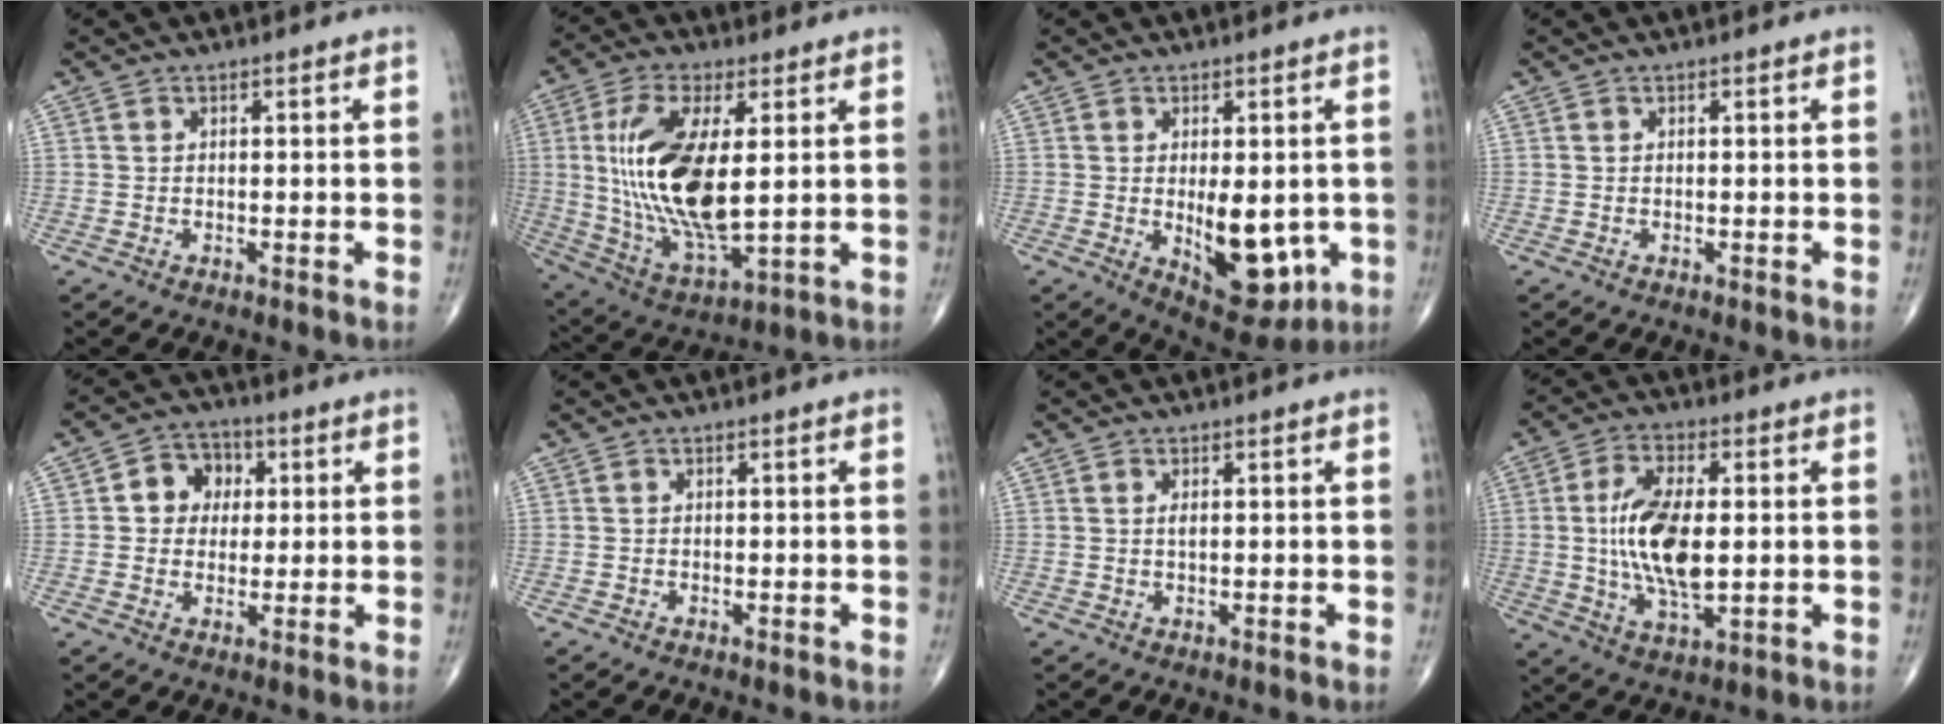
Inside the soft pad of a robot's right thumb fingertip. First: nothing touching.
{"total": 19.1, "force": [2.2, 7.7, 17.4], "torque": [-0.350, -0.020, 0.052]}
{"total": 11.9, "force": [-1.8, 6.1, 10.1], "torque": [-0.107, -0.018, -0.009]}
{"total": 0.0}
{"total": 7.2, "force": [1.3, 6.1, 3.6], "torque": [-0.019, 0.009, 0.011]}
{"total": 0.0}
{"total": 0.8, "force": [0.2, 0.3, 0.8], "torque": [-0.015, -0.001, 0.003]}
{"total": 13.7, "force": [0.3, 6.1, 12.2], "torque": [-0.233, -0.009, 0.007]}